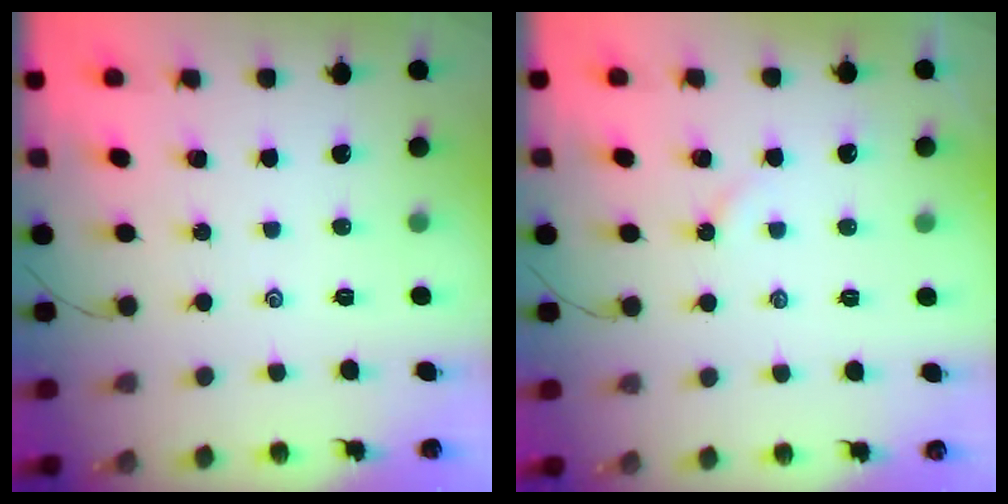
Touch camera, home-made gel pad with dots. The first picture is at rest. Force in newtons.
{"total": 2.7, "press": 2.7, "slide": 0.5}